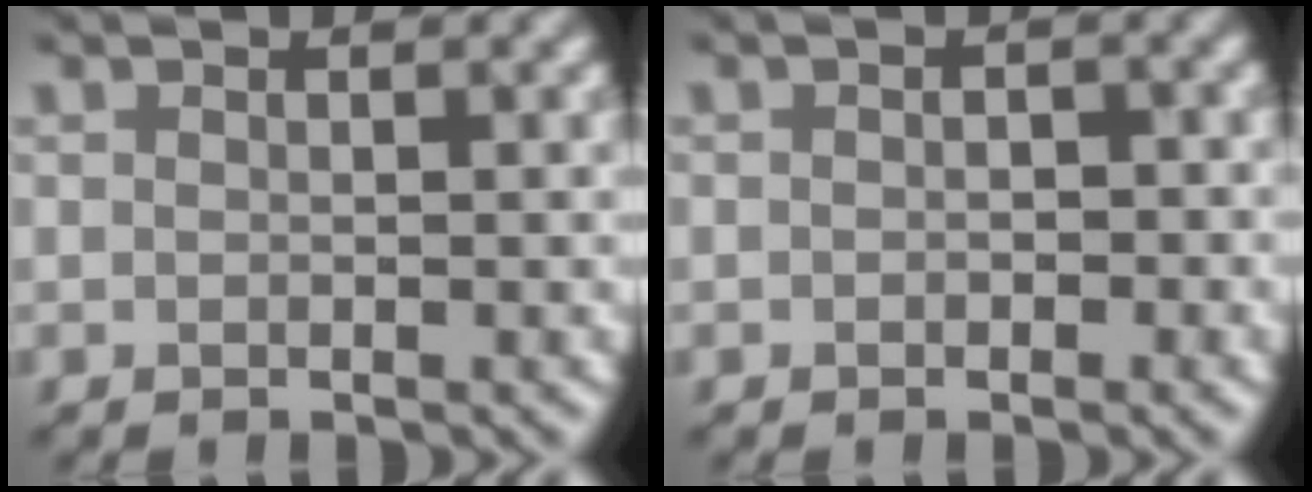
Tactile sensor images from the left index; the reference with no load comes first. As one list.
[{"total": 1.0, "force": [-0.4, 0.7, 0.6], "torque": [-0.004, -0.006, -0.007]}]